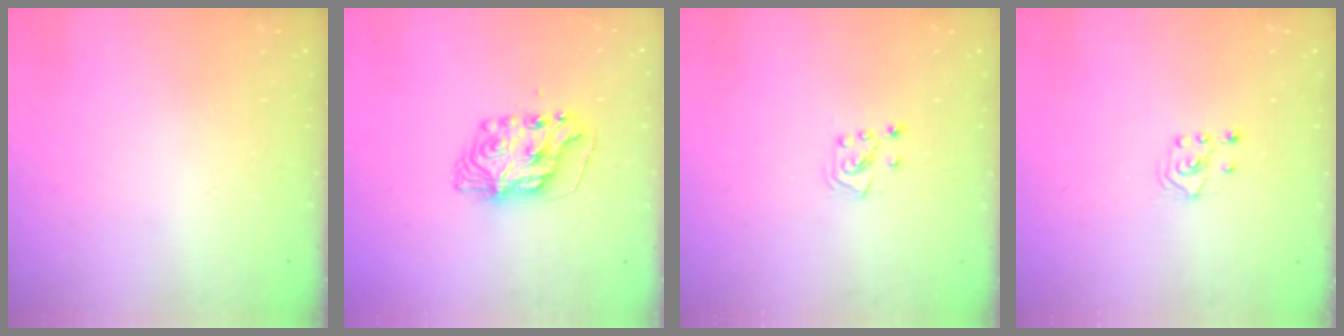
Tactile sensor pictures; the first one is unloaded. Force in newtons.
{"total": 9.3, "press": 9.3, "slide": 0.9}
{"total": 4.7, "press": 4.7, "slide": 0.5}
{"total": 2.6, "press": 2.4, "slide": 0.8}